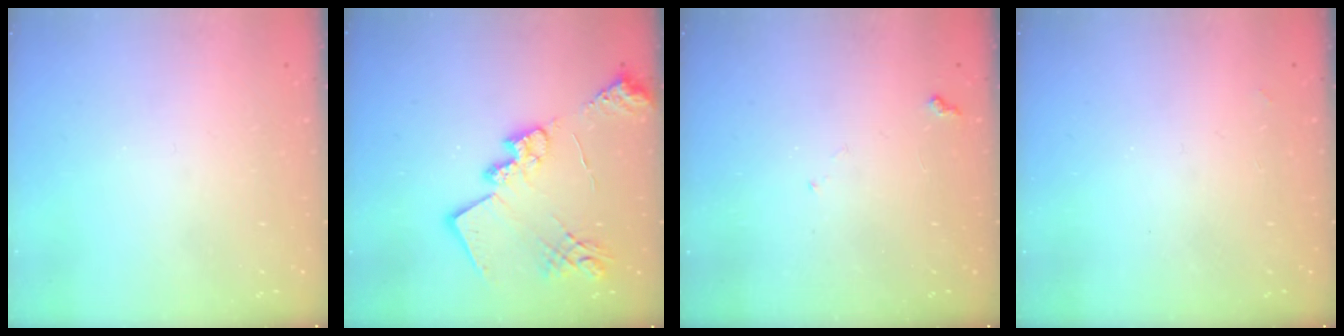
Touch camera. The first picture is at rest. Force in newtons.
{"total": 19.5, "press": 19.4, "slide": 1.7}
{"total": 5.6, "press": 5.6, "slide": 0.5}
{"total": 1.1, "press": 1.0, "slide": 0.3}